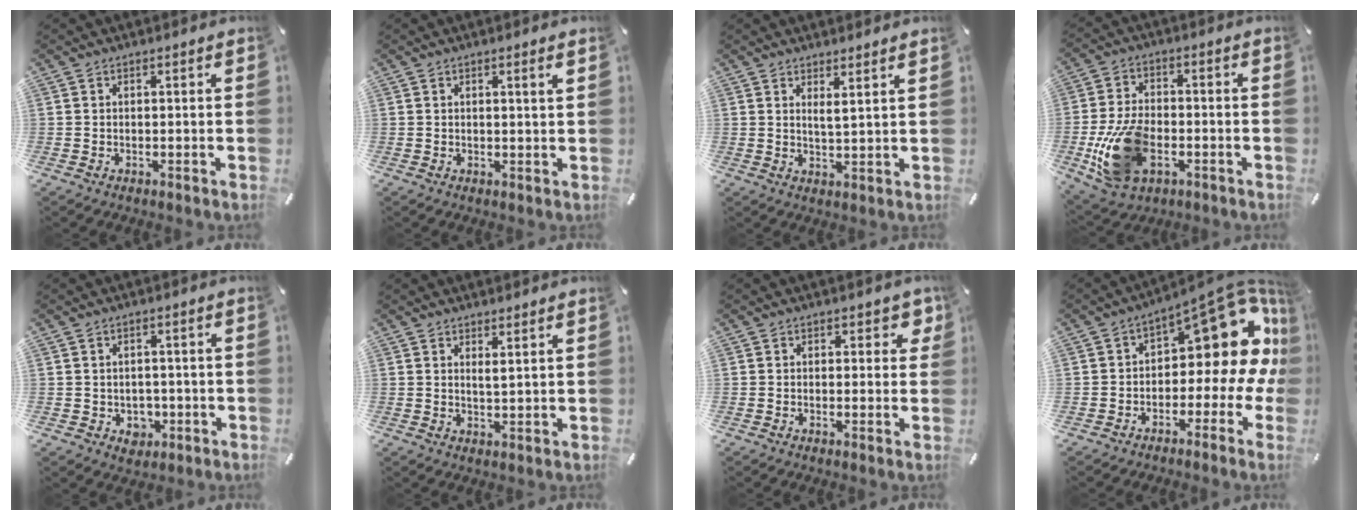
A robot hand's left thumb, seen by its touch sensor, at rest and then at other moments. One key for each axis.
{"total": 1.9, "fx": 0.7, "fy": 0.1, "fz": 1.8, "tx": -0.027, "ty": -0.005, "tz": 0.010}
{"total": 3.0, "fx": 2.3, "fy": -0.2, "fz": 1.9, "tx": -0.034, "ty": -0.011, "tz": 0.039}
{"total": 15.4, "fx": -4.4, "fy": 9.9, "fz": 11.0, "tx": -0.239, "ty": 0.007, "tz": -0.076}
{"total": 3.9, "fx": -0.9, "fy": 3.4, "fz": 1.7, "tx": -0.012, "ty": -0.001, "tz": -0.018}
{"total": 2.3, "fx": 1.9, "fy": -0.2, "fz": 1.4, "tx": -0.022, "ty": -0.009, "tz": 0.032}
{"total": 2.8, "fx": 1.1, "fy": 1.7, "fz": 1.9, "tx": -0.008, "ty": -0.006, "tz": 0.012}
{"total": 15.6, "fx": 6.8, "fy": 7.8, "fz": 11.7, "tx": -0.143, "ty": -0.063, "tz": 0.108}